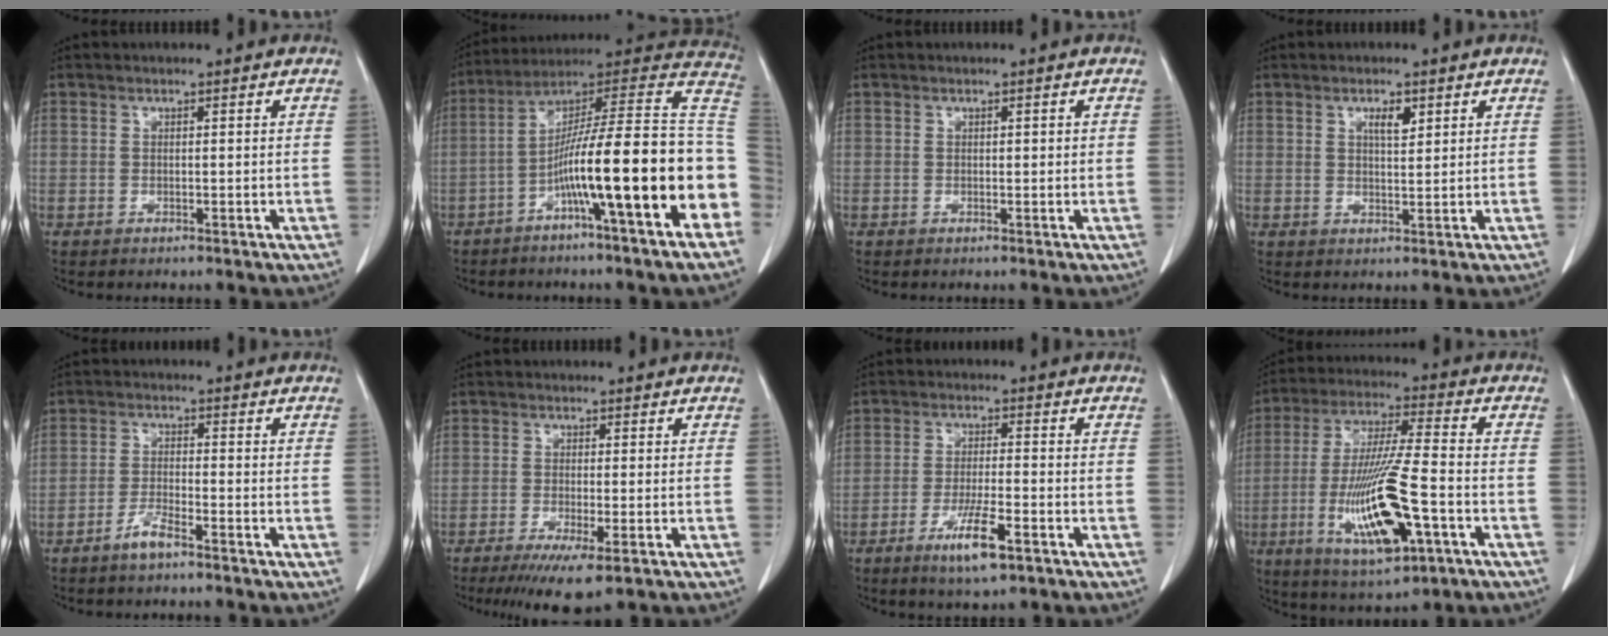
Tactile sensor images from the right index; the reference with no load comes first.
{"total": 22.0, "force": [-6.7, 0.5, 21.0], "torque": [-0.253, 0.025, -0.112]}
{"total": 0.8, "force": [0.1, 0.2, 0.7], "torque": [-0.011, 0.001, 0.003]}
{"total": 2.8, "force": [1.4, 0.8, 2.3], "torque": [-0.040, -0.002, 0.025]}
{"total": 3.4, "force": [-2.6, 0.3, 2.1], "torque": [-0.046, -0.001, -0.053]}
{"total": 6.1, "force": [-3.6, 0.6, 4.9], "torque": [-0.081, -0.018, -0.056]}
{"total": 7.1, "force": [-3.9, 0.8, 5.8], "torque": [-0.112, -0.011, -0.065]}
{"total": 16.8, "force": [-5.2, 2.4, 15.7], "torque": [-0.316, -0.020, -0.085]}